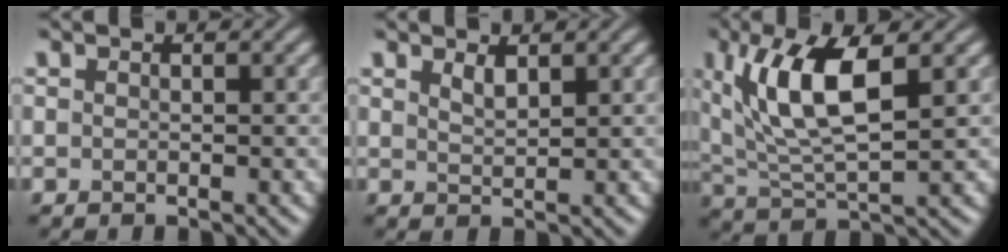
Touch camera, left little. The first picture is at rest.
{"total": 1.3, "force": [1.0, 0.3, 0.8], "torque": [-0.017, -0.001, 0.021]}
{"total": 8.2, "force": [2.7, 2.8, 7.2], "torque": [-0.146, 0.001, 0.050]}